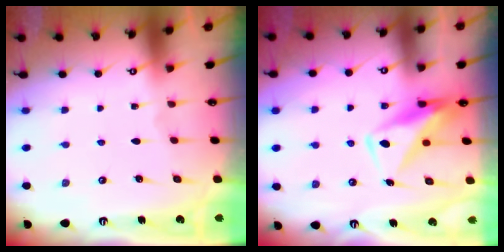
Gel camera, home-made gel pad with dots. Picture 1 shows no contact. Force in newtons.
{"total": 10.2, "press": 10.1, "slide": 1.0}